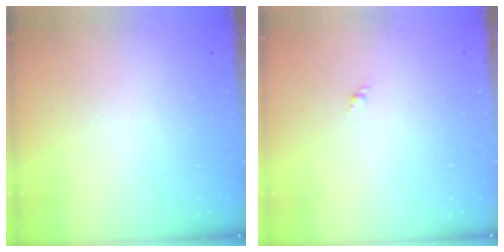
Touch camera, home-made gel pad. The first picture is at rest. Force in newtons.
{"total": 1.6, "press": 1.5, "slide": 0.6}